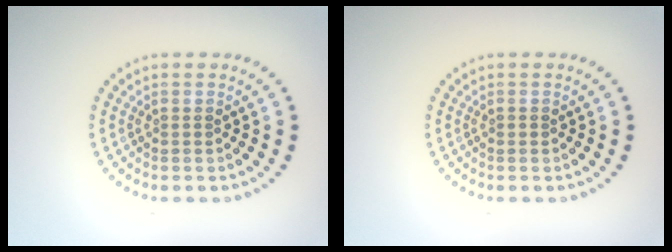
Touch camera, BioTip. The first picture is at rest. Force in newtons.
{"total": 0.5, "press": 0.5, "slide": 0.1}